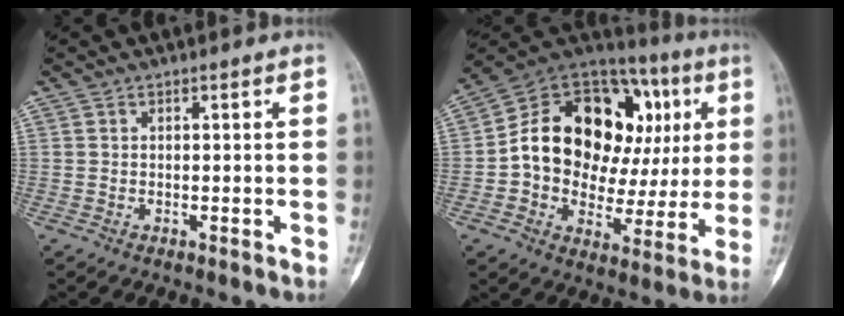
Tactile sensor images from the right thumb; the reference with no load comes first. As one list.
[{"total": 27.4, "force": [4.9, 17.7, 20.4], "torque": [-0.270, 0.048, 0.081]}]